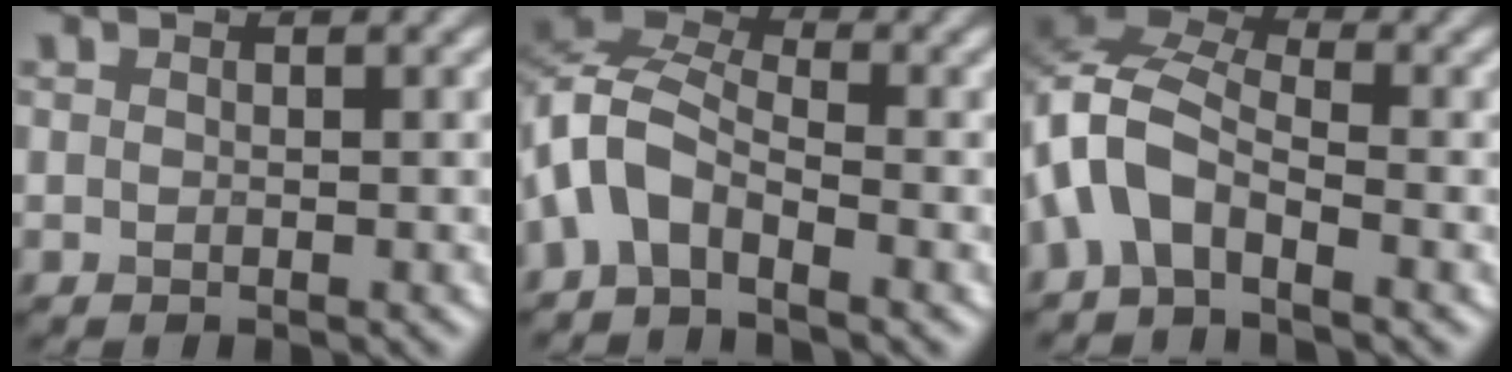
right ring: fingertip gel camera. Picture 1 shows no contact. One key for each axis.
{"total": 5.3, "fx": -2.9, "fy": 2.9, "fz": 3.5, "tx": -0.069, "ty": 0.008, "tz": -0.072}
{"total": 6.2, "fx": -2.6, "fy": 3.3, "fz": 4.5, "tx": -0.096, "ty": 0.013, "tz": -0.065}